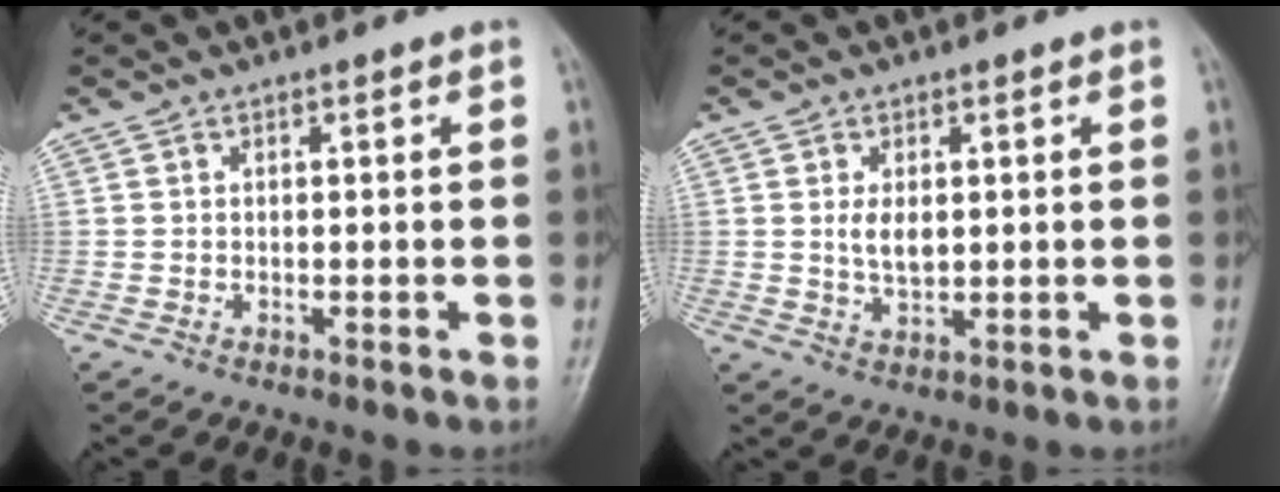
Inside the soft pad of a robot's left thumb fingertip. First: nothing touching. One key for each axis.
{"total": 3.9, "fx": 0.7, "fy": 2.2, "fz": 3.1, "tx": -0.051, "ty": -0.009, "tz": 0.016}